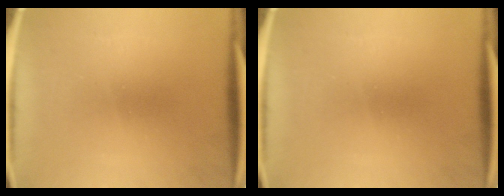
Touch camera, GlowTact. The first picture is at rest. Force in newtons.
{"total": 0.0}